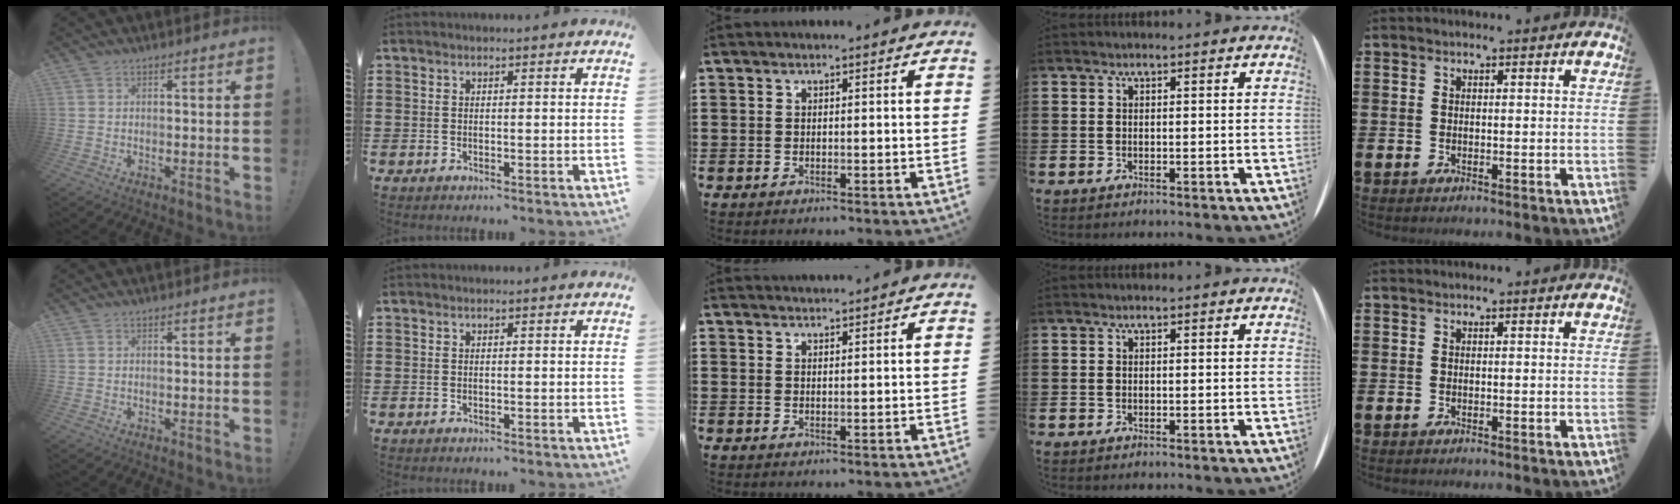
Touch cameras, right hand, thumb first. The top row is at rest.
{"middle": {"total": 1.3, "force": [1.3, 0.0, 0.0], "torque": [-0.003, 0.000, 0.026]}}